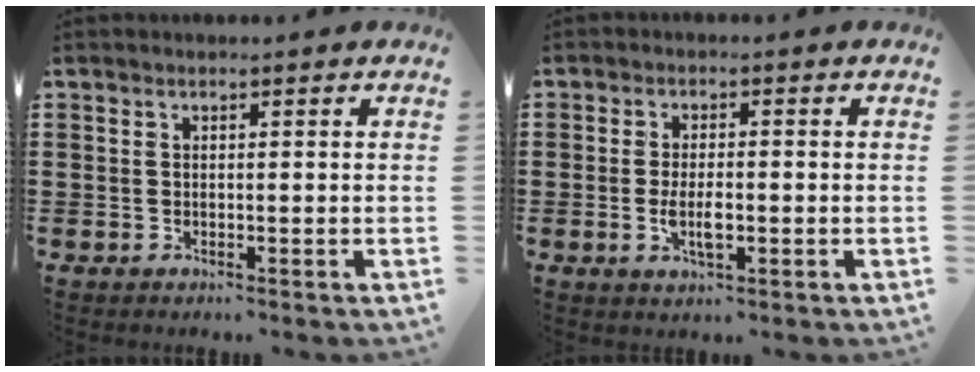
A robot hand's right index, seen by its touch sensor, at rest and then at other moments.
{"total": 4.5, "force": [-1.0, 1.6, 4.1], "torque": [-0.069, -0.003, -0.020]}